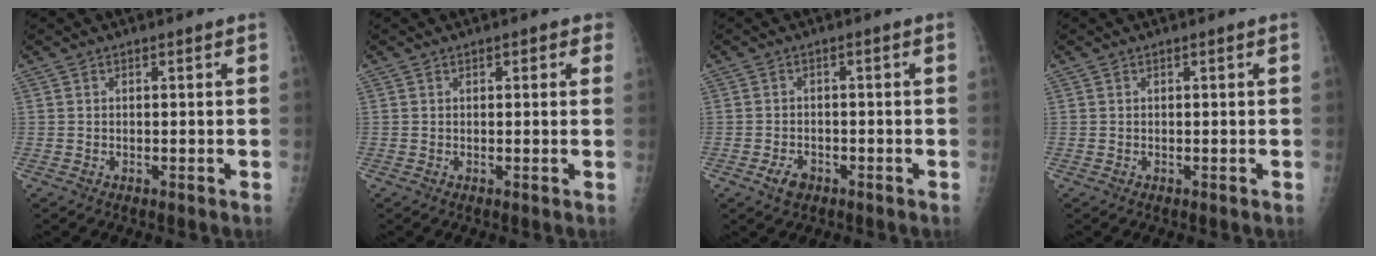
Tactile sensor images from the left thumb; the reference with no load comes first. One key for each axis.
{"total": 2.0, "fx": 1.0, "fy": 1.2, "fz": 1.2, "tx": 0.002, "ty": 0.000, "tz": 0.008}
{"total": 3.0, "fx": -1.7, "fy": 1.8, "fz": 1.6, "tx": -0.029, "ty": 0.011, "tz": -0.024}
{"total": 0.0}